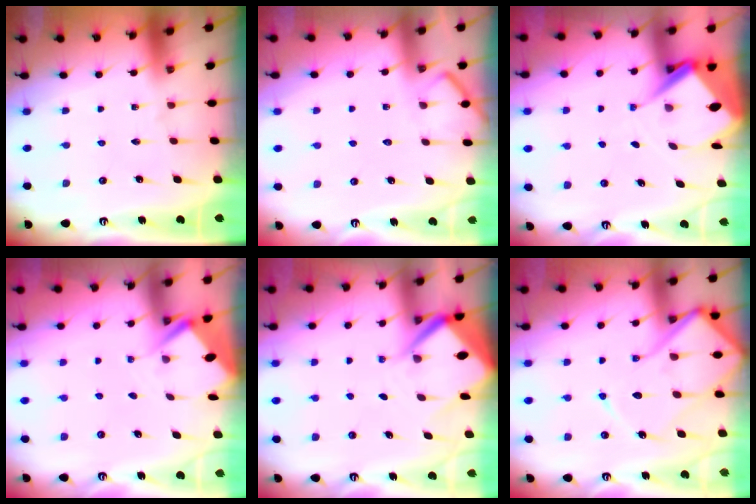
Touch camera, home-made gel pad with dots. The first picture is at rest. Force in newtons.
{"total": 5.9, "press": 5.9, "slide": 0.4}
{"total": 8.2, "press": 8.1, "slide": 0.6}
{"total": 2.9, "press": 2.8, "slide": 0.3}
{"total": 7.6, "press": 7.5, "slide": 0.5}
{"total": 15.7, "press": 15.6, "slide": 1.5}